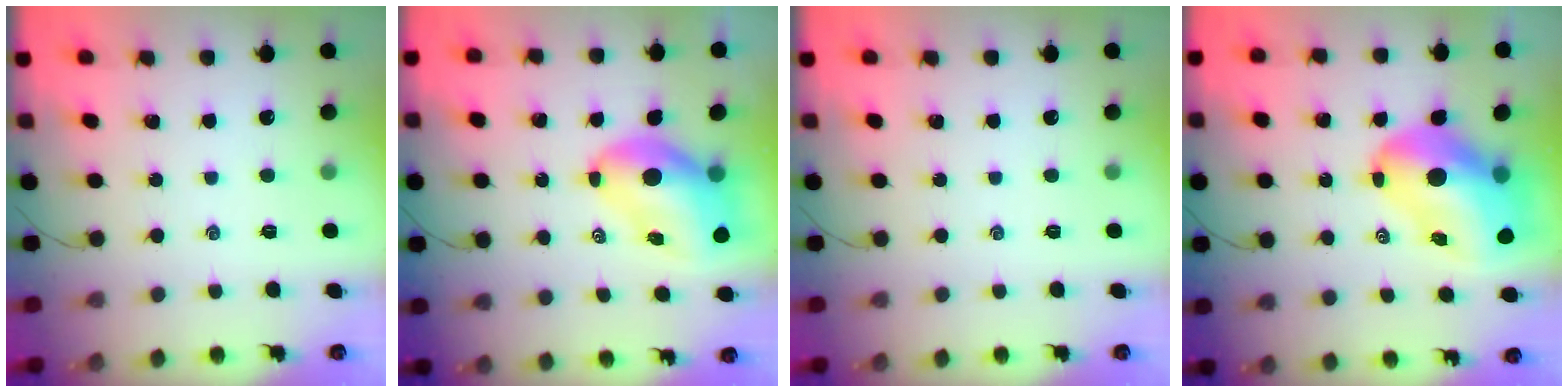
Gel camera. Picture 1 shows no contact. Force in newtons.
{"total": 10.3, "press": 9.8, "slide": 2.9}
{"total": 0.0}
{"total": 15.4, "press": 14.7, "slide": 4.6}